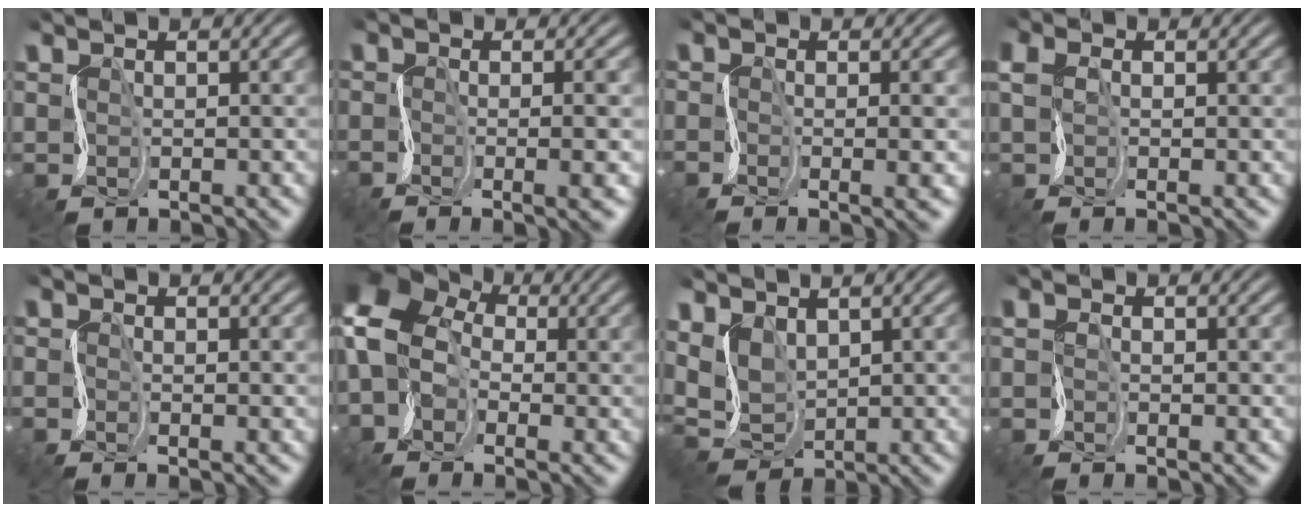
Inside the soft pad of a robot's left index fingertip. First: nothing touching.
{"total": 4.0, "force": [-0.5, 1.0, 3.8], "torque": [-0.027, 0.000, -0.017]}
{"total": 3.4, "force": [-0.2, 0.9, 3.3], "torque": [-0.024, 0.006, -0.015]}
{"total": 2.2, "force": [0.5, 1.3, 1.7], "torque": [-0.037, 0.019, 0.006]}
{"total": 0.9, "force": [-0.3, 0.0, 0.8], "torque": [0.000, 0.006, -0.016]}
{"total": 11.5, "force": [0.1, 8.7, 7.5], "torque": [-0.151, 0.024, -0.040]}
{"total": 2.9, "force": [1.4, 1.3, 2.2], "torque": [-0.055, 0.004, 0.021]}
{"total": 0.8, "force": [0.0, 0.0, 0.8], "torque": [-0.018, 0.005, 0.000]}